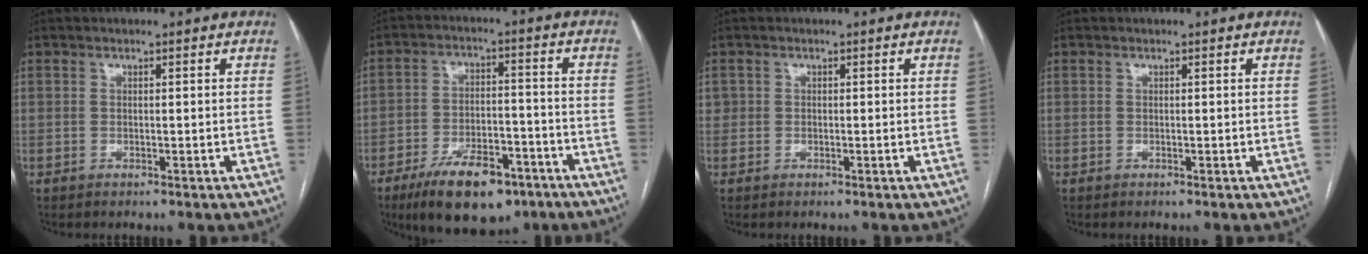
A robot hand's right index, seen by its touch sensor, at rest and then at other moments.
{"total": 13.2, "force": [-8.6, 5.4, 8.3], "torque": [-0.136, 0.000, -0.138]}
{"total": 0.9, "force": [0.3, 0.8, 0.1], "torque": [0.011, 0.011, 0.007]}
{"total": 0.0}